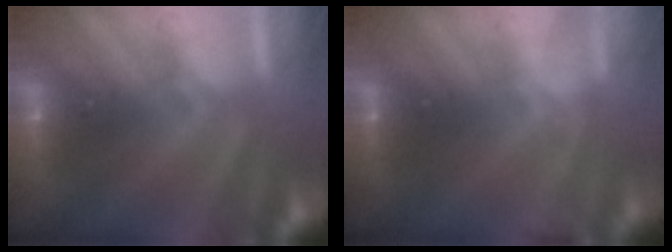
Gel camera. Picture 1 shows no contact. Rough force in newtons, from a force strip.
{"total": 4.6}